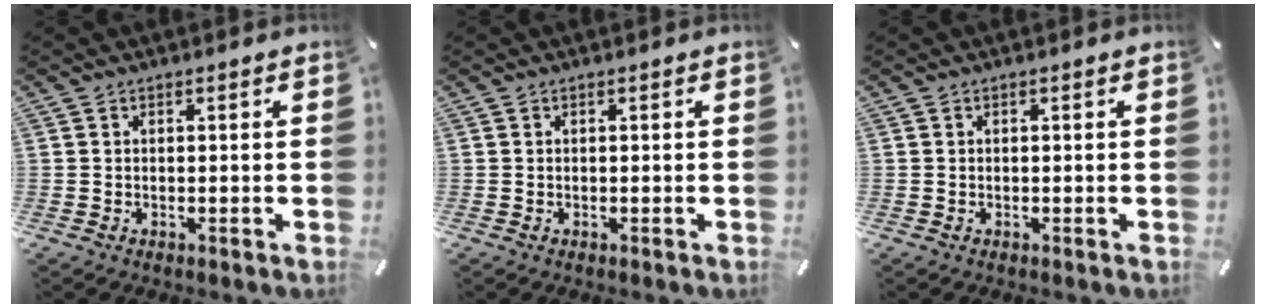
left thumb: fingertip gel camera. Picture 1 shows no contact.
{"total": 0.0}
{"total": 0.0}